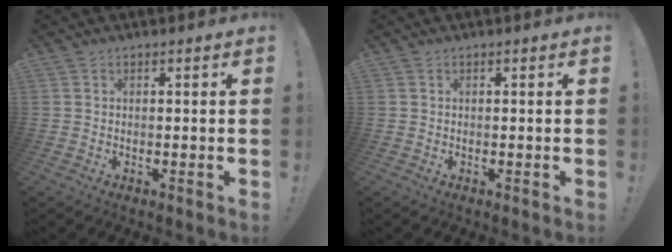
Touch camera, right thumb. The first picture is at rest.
{"total": 0.0}